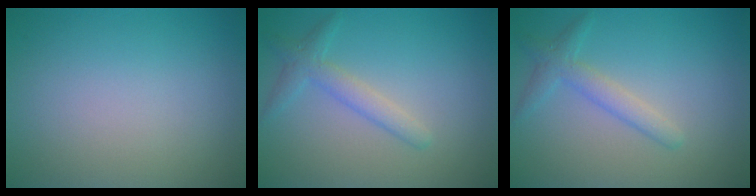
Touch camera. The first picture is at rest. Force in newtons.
{"total": 2.3, "press": 2.3, "slide": 0.1}
{"total": 2.3, "press": 2.3, "slide": 0.1}